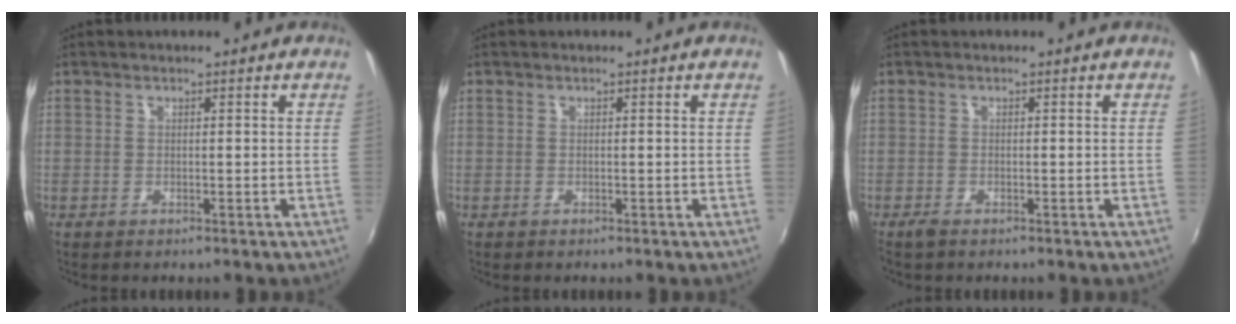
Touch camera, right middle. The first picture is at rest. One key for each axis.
{"total": 0.0}
{"total": 1.3, "fx": -1.0, "fy": 0.3, "fz": 0.7, "tx": -0.016, "ty": -0.005, "tz": -0.021}